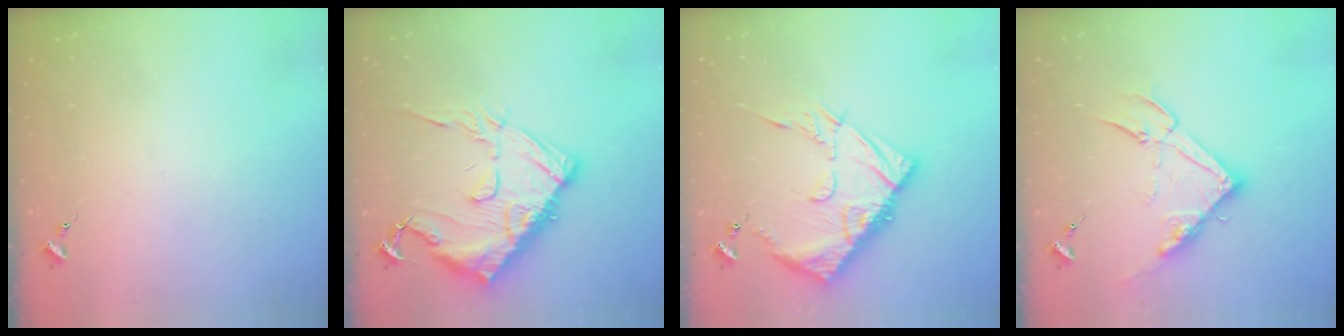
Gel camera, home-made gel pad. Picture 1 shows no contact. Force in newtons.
{"total": 18.7, "press": 18.6, "slide": 1.2}
{"total": 15.6, "press": 15.5, "slide": 1.4}
{"total": 15.6, "press": 15.6, "slide": 0.6}